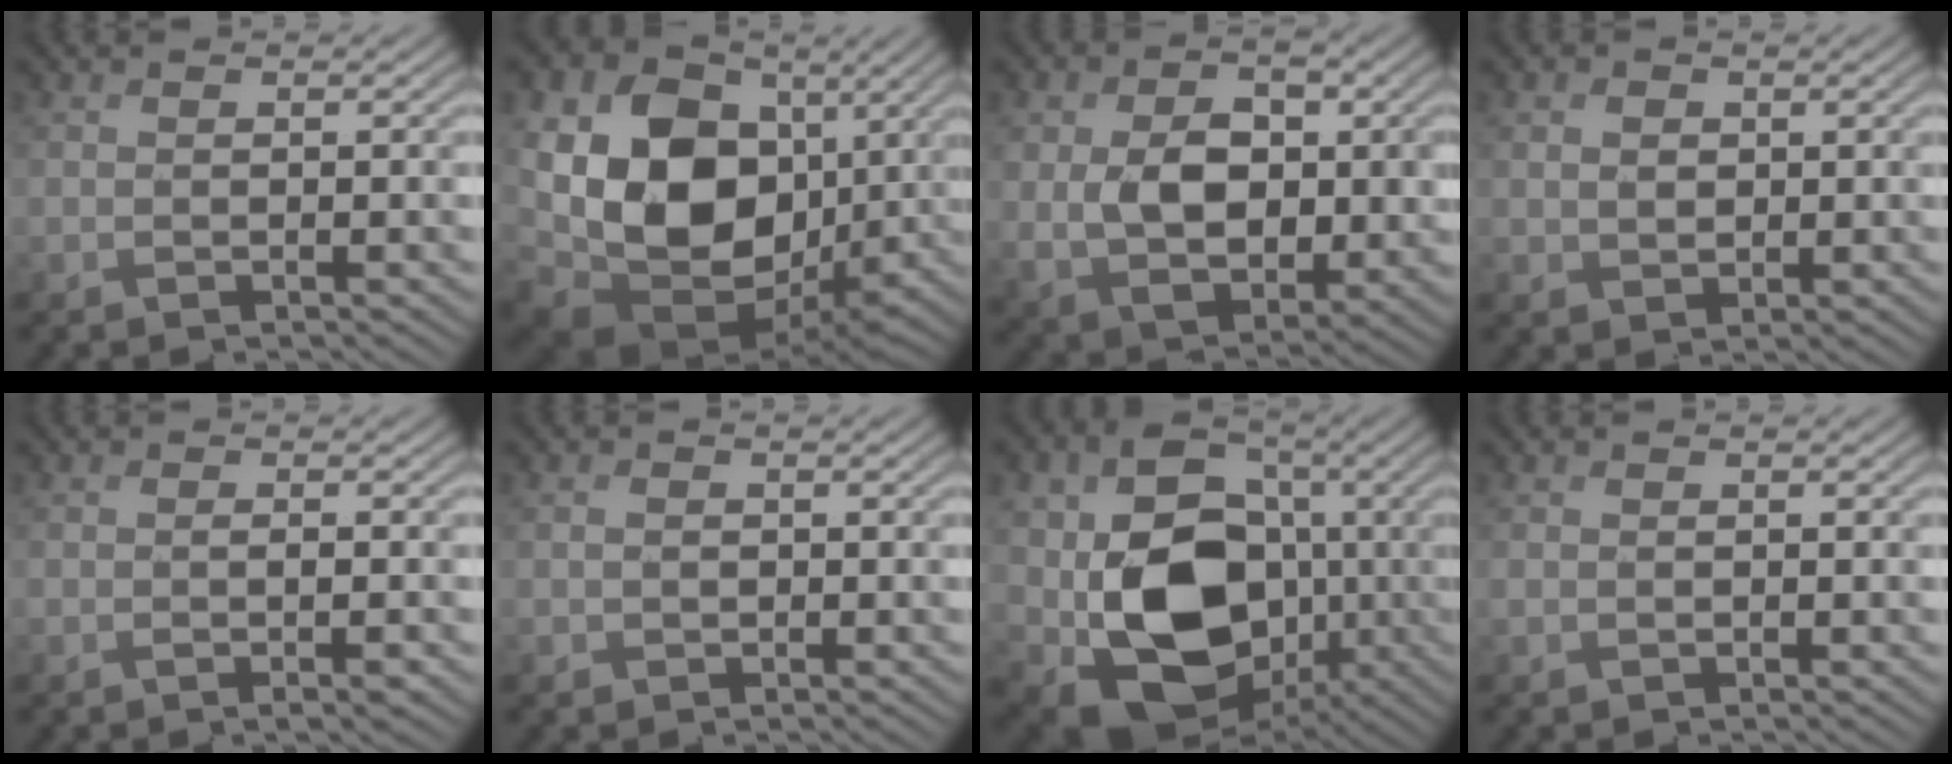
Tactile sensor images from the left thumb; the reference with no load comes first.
{"total": 18.3, "force": [2.1, 13.4, 12.2], "torque": [-0.283, -0.018, 0.053]}
{"total": 10.0, "force": [0.7, 6.9, 7.2], "torque": [-0.144, -0.013, 0.014]}
{"total": 2.1, "force": [0.5, 1.7, 1.1], "torque": [-0.031, -0.001, 0.008]}
{"total": 1.7, "force": [-0.7, 0.5, 1.5], "torque": [-0.027, -0.001, -0.010]}
{"total": 1.1, "force": [-0.2, 1.0, 0.4], "torque": [-0.009, -0.004, -0.006]}
{"total": 14.8, "force": [-2.0, 11.1, 9.6], "torque": [-0.191, -0.017, -0.036]}
{"total": 0.8, "force": [0.0, 0.5, 0.5], "torque": [-0.016, -0.001, 0.000]}